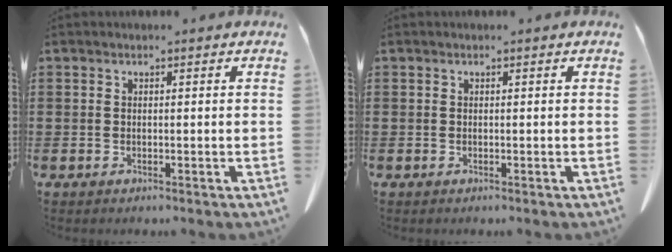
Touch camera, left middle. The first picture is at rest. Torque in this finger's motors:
{"motor_torque": [-0.07, 0.07, 0.00, 0.00]}